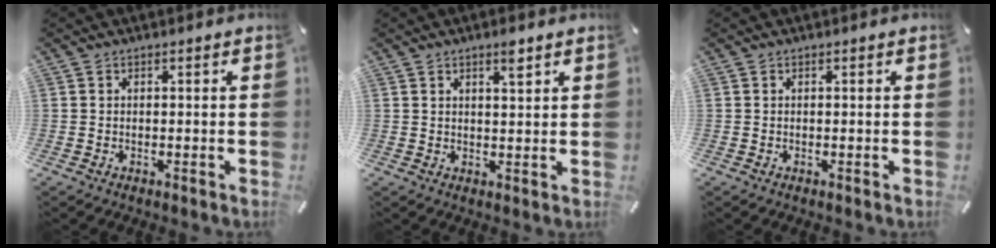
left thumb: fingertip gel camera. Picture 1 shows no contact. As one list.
[{"total": 2.9, "force": [2.2, 0.6, 1.8], "torque": [-0.025, -0.007, 0.036]}, {"total": 0.0}]